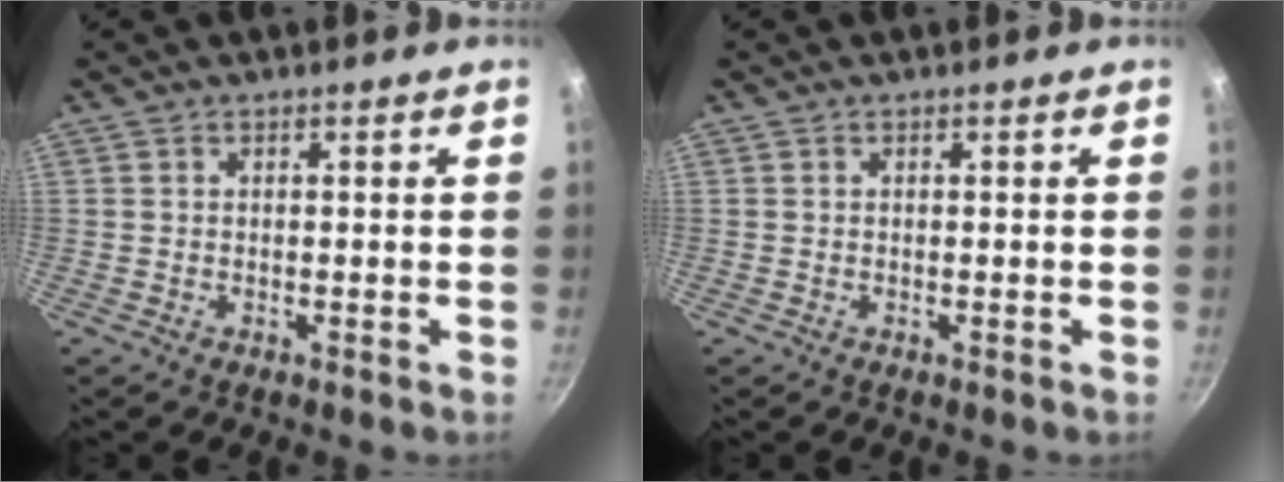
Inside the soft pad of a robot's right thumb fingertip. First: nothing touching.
{"total": 0.0}